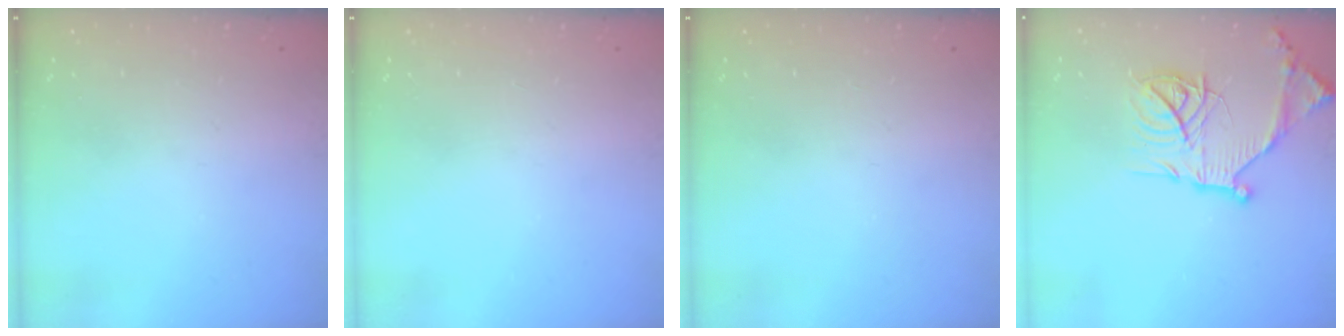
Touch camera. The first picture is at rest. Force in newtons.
{"total": 0.0}
{"total": 0.0}
{"total": 18.5, "press": 18.4, "slide": 1.9}